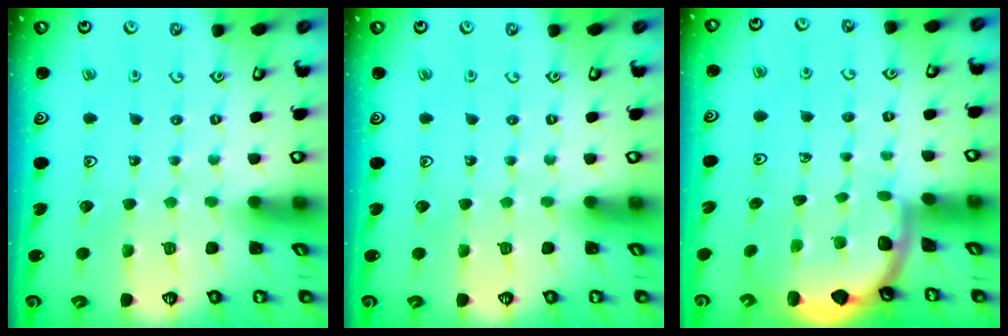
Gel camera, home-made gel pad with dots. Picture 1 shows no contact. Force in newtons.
{"total": 0.0}
{"total": 1.6, "press": 1.6, "slide": 0.0}